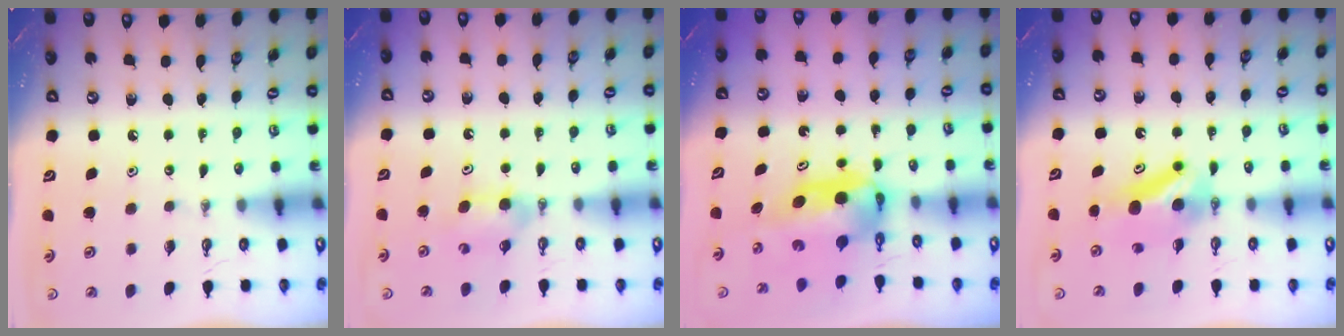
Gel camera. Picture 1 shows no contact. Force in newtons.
{"total": 5.9, "press": 2.9, "slide": 5.2}
{"total": 5.6, "press": 5.5, "slide": 0.5}
{"total": 7.4, "press": 7.0, "slide": 2.3}